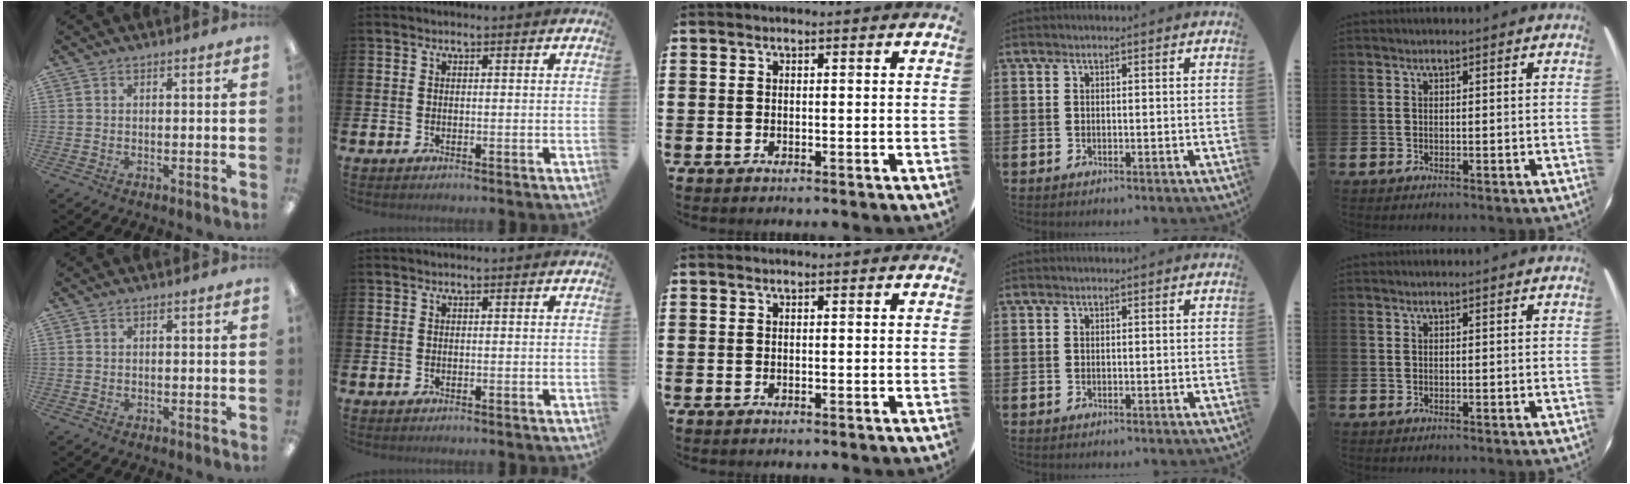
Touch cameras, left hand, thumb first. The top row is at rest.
{}